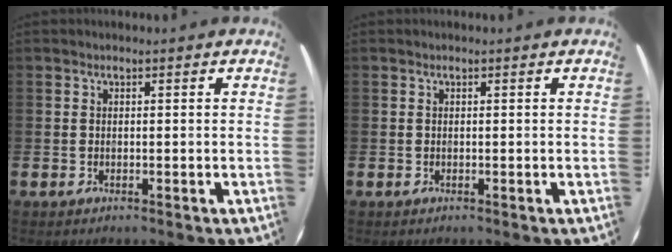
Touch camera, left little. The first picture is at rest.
{"total": 0.0}